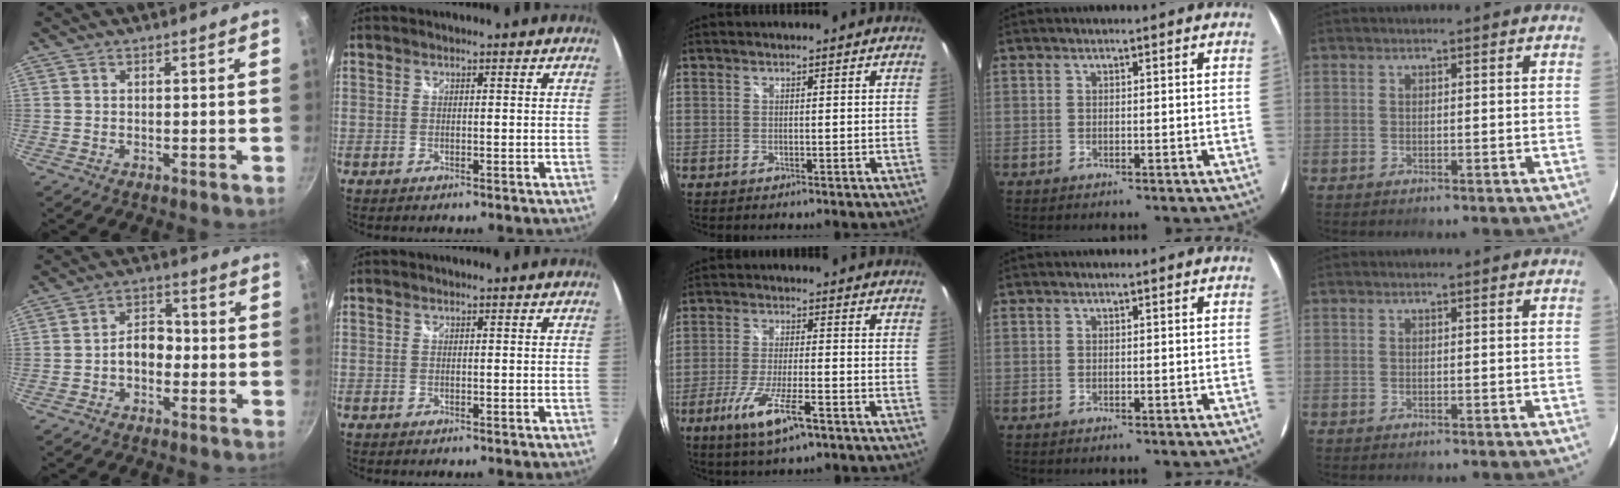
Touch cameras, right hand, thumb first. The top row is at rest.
{"thumb": {"total": 5.9, "force": [-1.5, 4.1, 3.9], "torque": [-0.031, 0.028, -0.034]}, "middle": {"total": 10.1, "force": [-5.6, 1.9, 8.2], "torque": [-0.172, -0.020, -0.100]}}